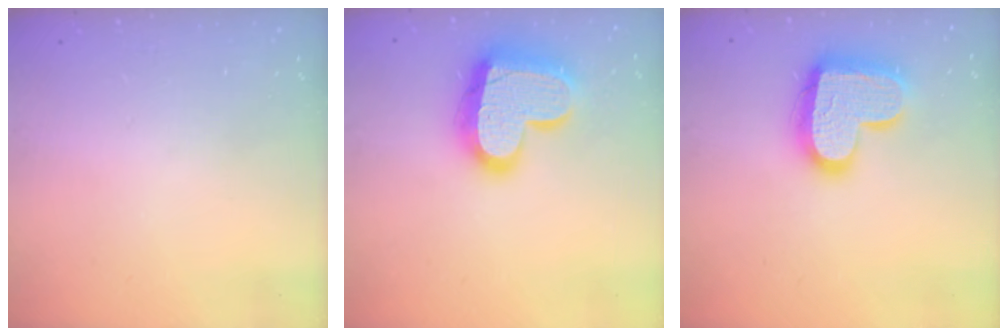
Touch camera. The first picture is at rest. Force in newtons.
{"total": 20.9, "press": 20.8, "slide": 1.8}
{"total": 19.4, "press": 19.3, "slide": 1.4}